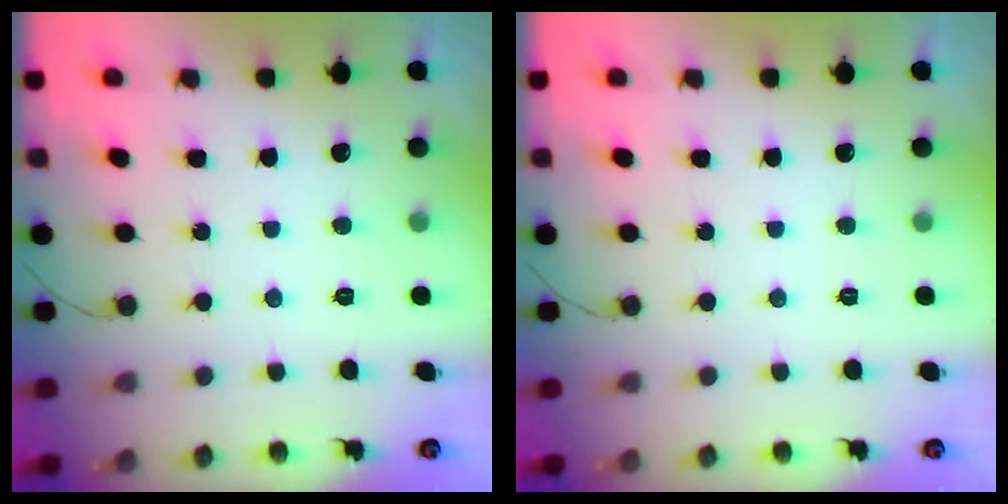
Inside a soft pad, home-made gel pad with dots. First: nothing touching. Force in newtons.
{"total": 0.0}